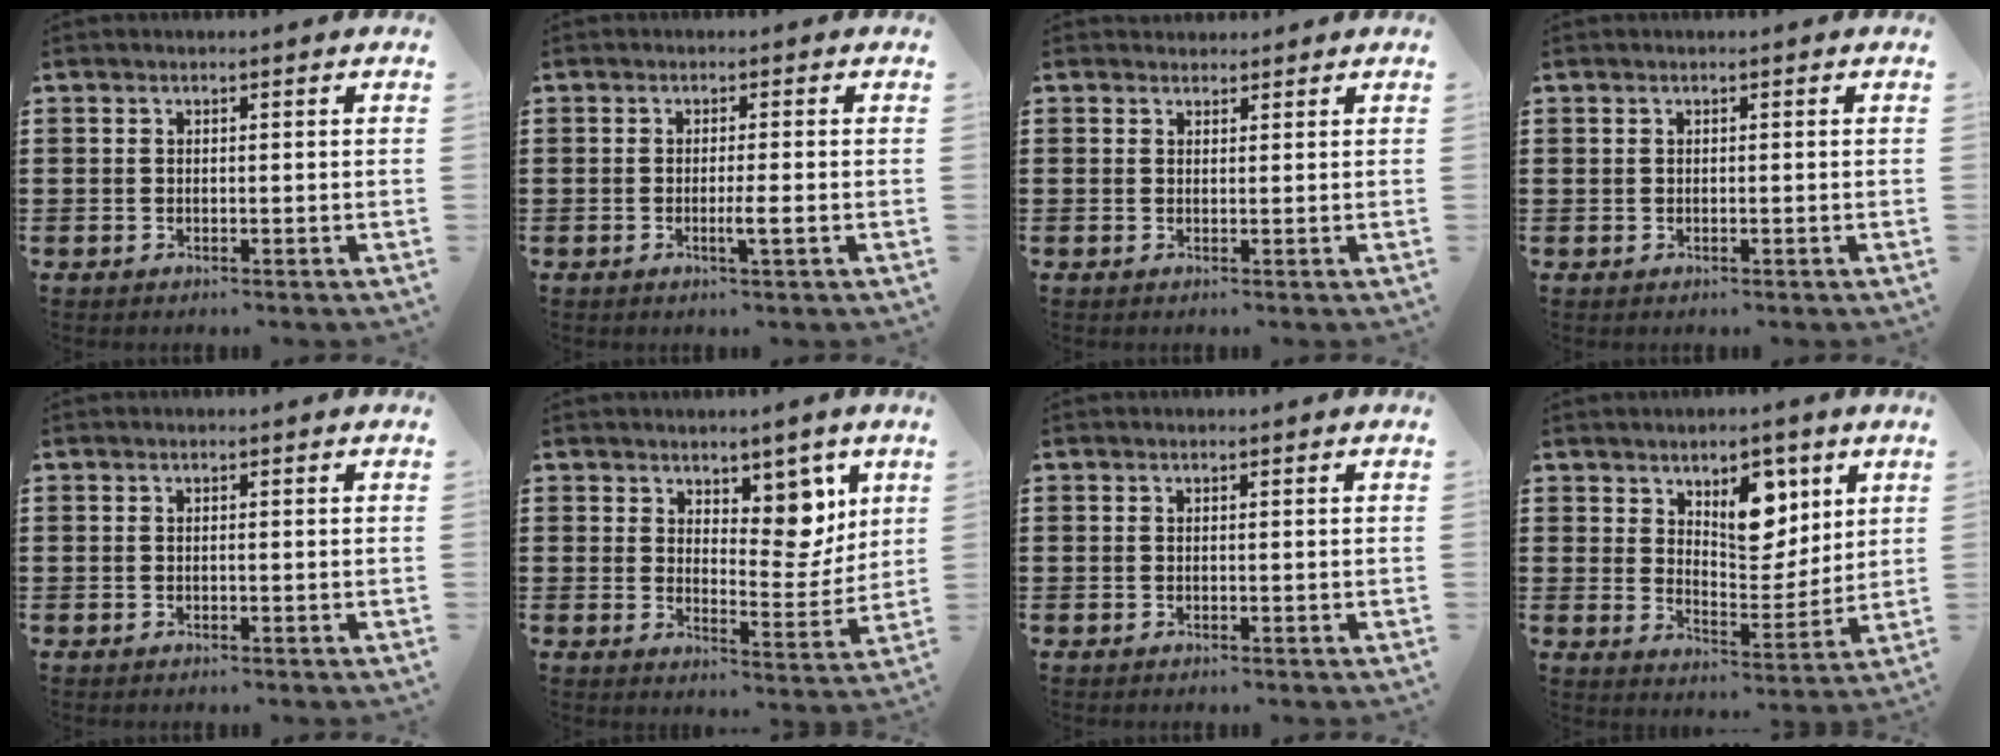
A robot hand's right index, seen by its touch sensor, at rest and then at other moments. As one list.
[{"total": 2.4, "force": [-0.8, -0.1, 2.3], "torque": [-0.037, -0.005, -0.016]}, {"total": 1.2, "force": [1.1, 0.5, -0.2], "torque": [0.000, 0.001, 0.022]}, {"total": 0.0}, {"total": 0.0}, {"total": 7.3, "force": [4.8, 4.1, 3.6], "torque": [-0.052, -0.025, 0.080]}, {"total": 0.0}, {"total": 8.6, "force": [4.7, 4.9, 5.2], "torque": [-0.073, -0.015, 0.077]}]